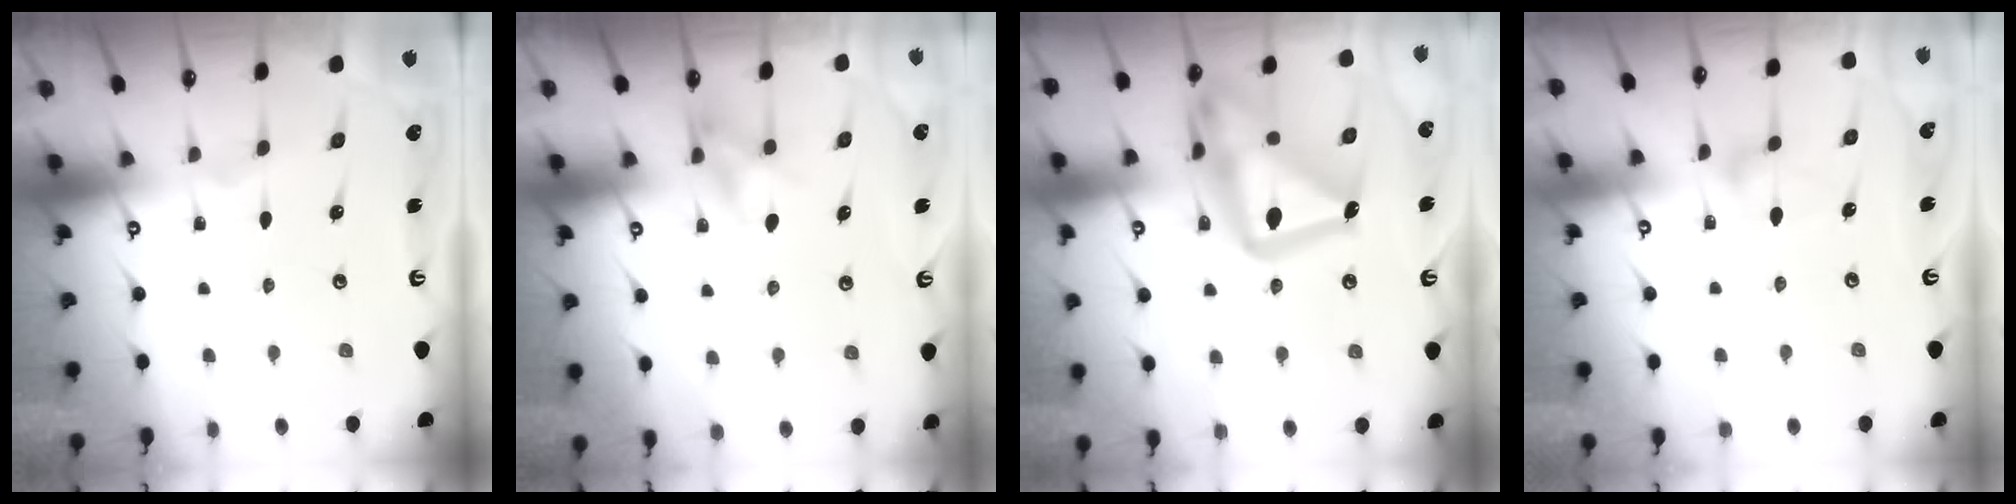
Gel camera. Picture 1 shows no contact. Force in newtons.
{"total": 8.5, "press": 8.4, "slide": 1.3}
{"total": 23.4, "press": 23.3, "slide": 2.2}
{"total": 7.8, "press": 7.8, "slide": 0.5}